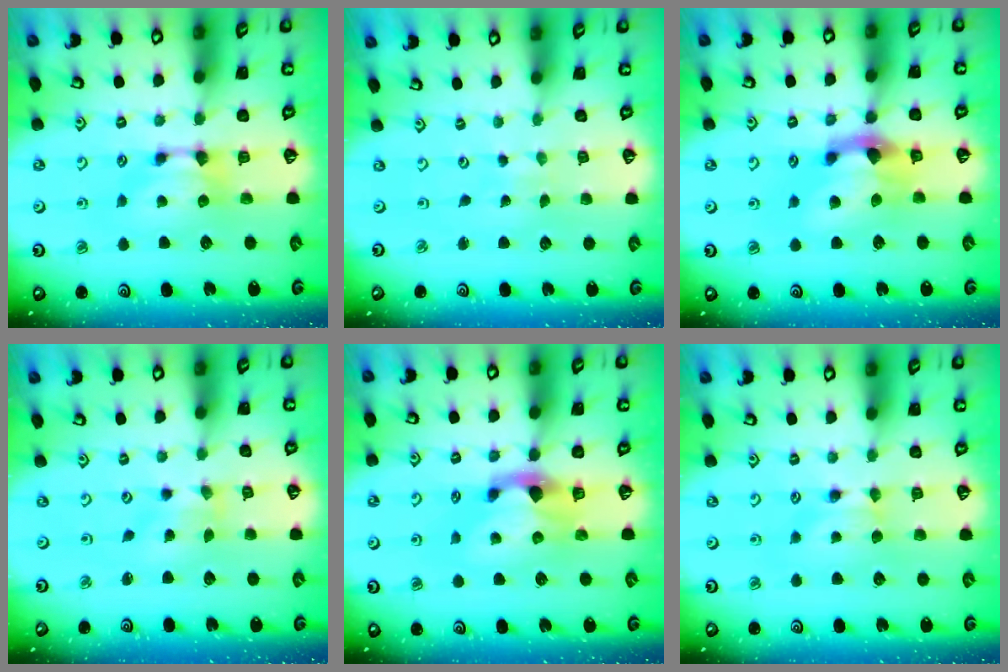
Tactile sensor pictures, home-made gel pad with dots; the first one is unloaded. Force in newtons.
{"total": 7.0, "press": 7.0, "slide": 0.5}
{"total": 3.8, "press": 3.2, "slide": 2.0}
{"total": 2.7, "press": 2.4, "slide": 1.1}
{"total": 2.3, "press": 1.9, "slide": 1.2}
{"total": 0.0}